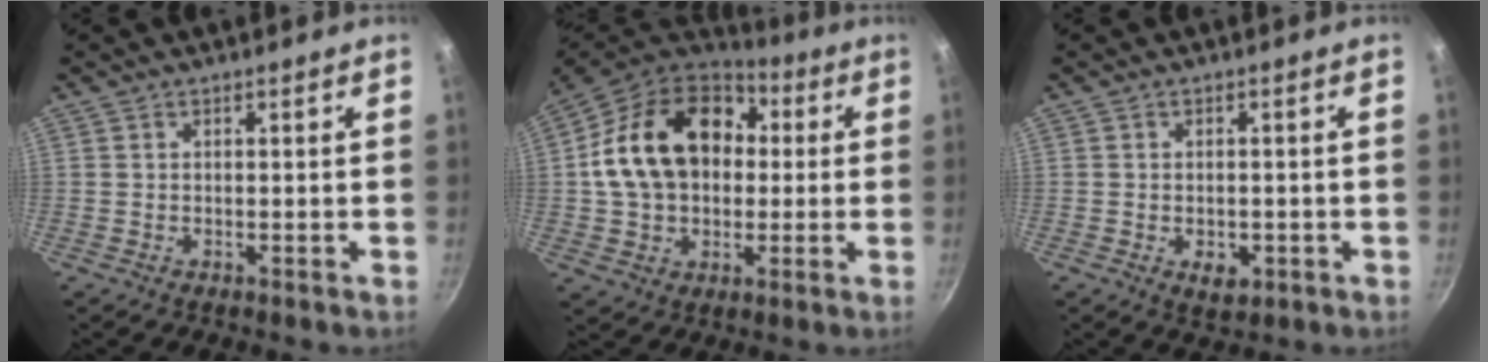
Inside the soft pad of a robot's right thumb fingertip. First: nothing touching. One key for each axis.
{"total": 21.7, "fx": 3.0, "fy": 16.0, "fz": 14.5, "tx": -0.237, "ty": 0.037, "tz": 0.046}
{"total": 3.9, "fx": -1.2, "fy": 2.5, "fz": 2.7, "tx": -0.030, "ty": 0.003, "tz": -0.011}